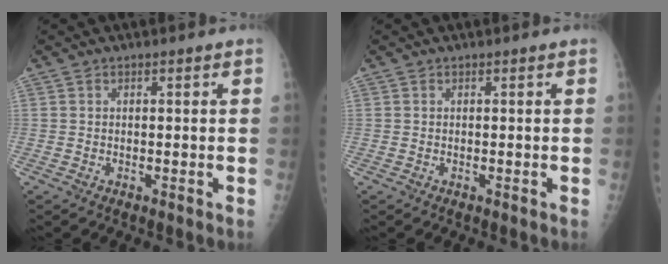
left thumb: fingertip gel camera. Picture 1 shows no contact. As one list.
[{"total": 0.0}]